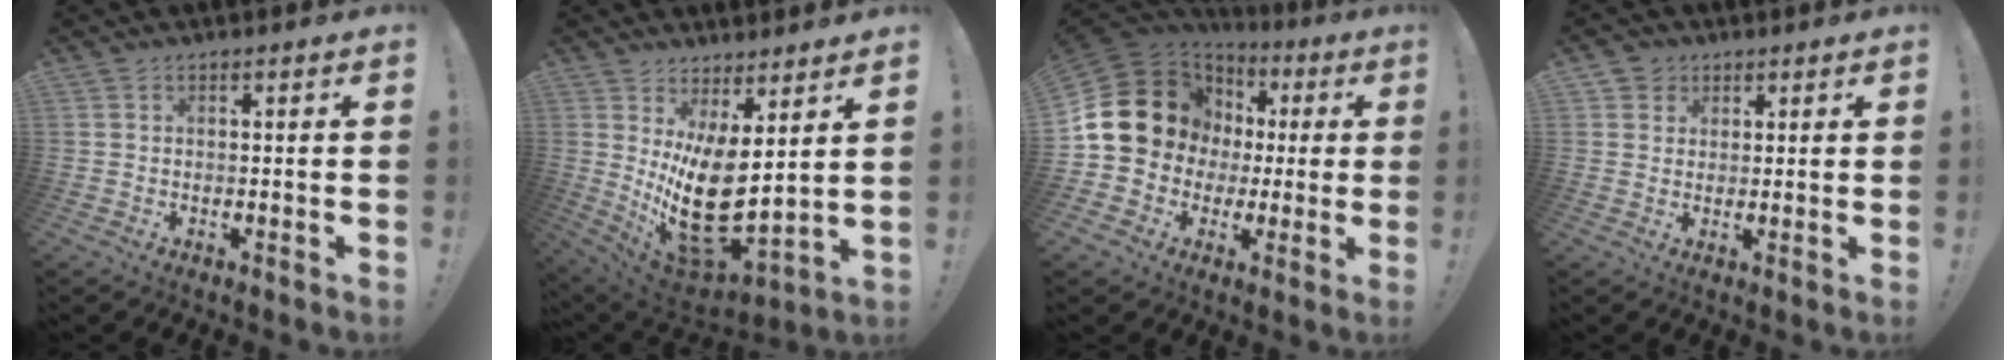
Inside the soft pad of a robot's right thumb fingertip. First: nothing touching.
{"total": 17.2, "force": [2.4, 7.1, 15.4], "torque": [-0.282, -0.059, 0.053]}
{"total": 17.9, "force": [3.6, 15.7, 7.9], "torque": [-0.127, -0.017, 0.103]}
{"total": 3.6, "force": [1.6, 3.2, 0.3], "torque": [-0.007, -0.003, 0.031]}